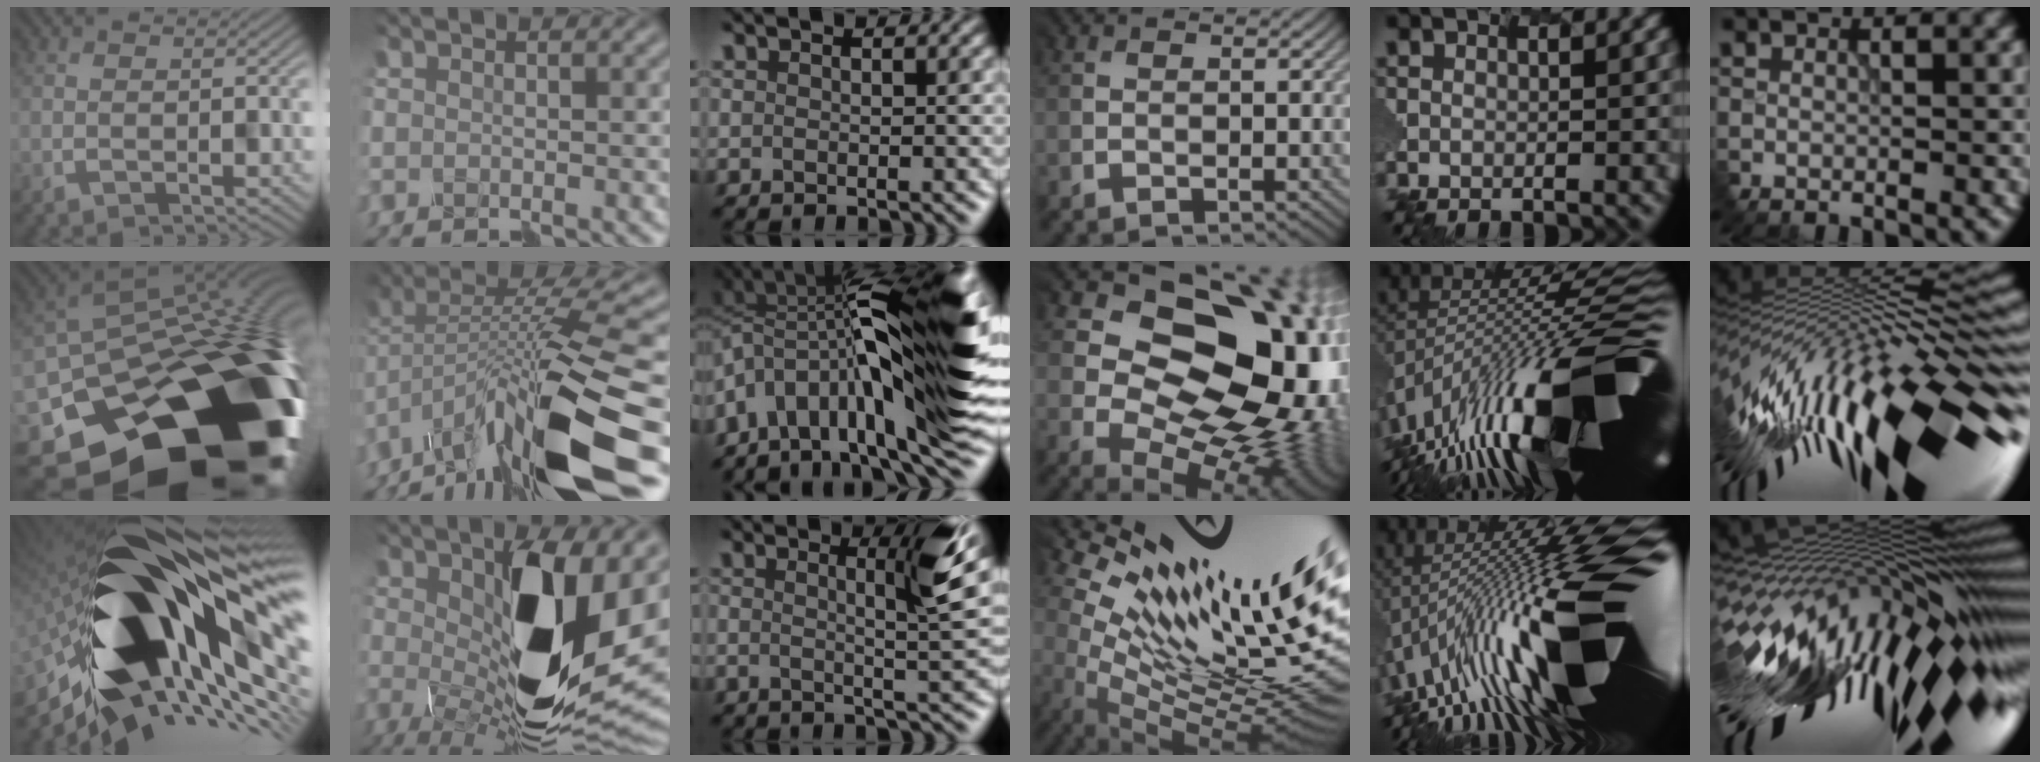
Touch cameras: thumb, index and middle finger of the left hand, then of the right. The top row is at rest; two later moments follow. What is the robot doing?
{"motion": "disassemble", "object": "hinged tin"}